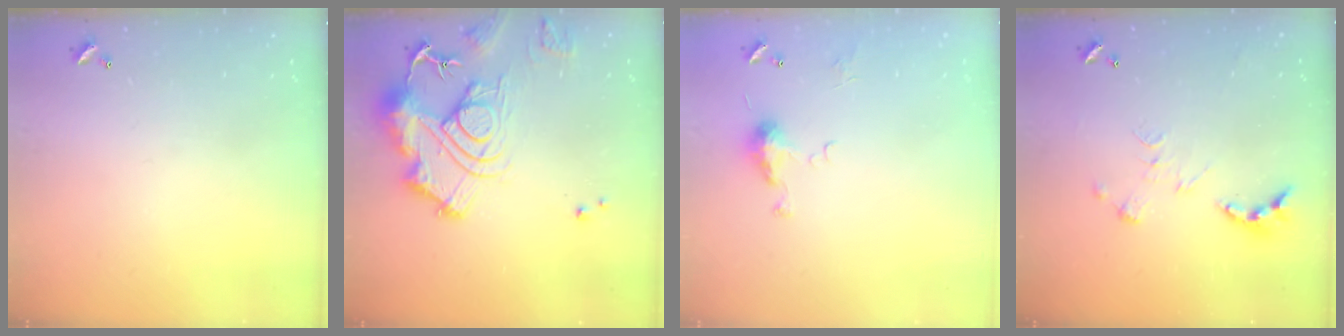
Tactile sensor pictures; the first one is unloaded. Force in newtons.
{"total": 16.2, "press": 16.1, "slide": 1.7}
{"total": 5.0, "press": 5.0, "slide": 0.7}
{"total": 0.0}